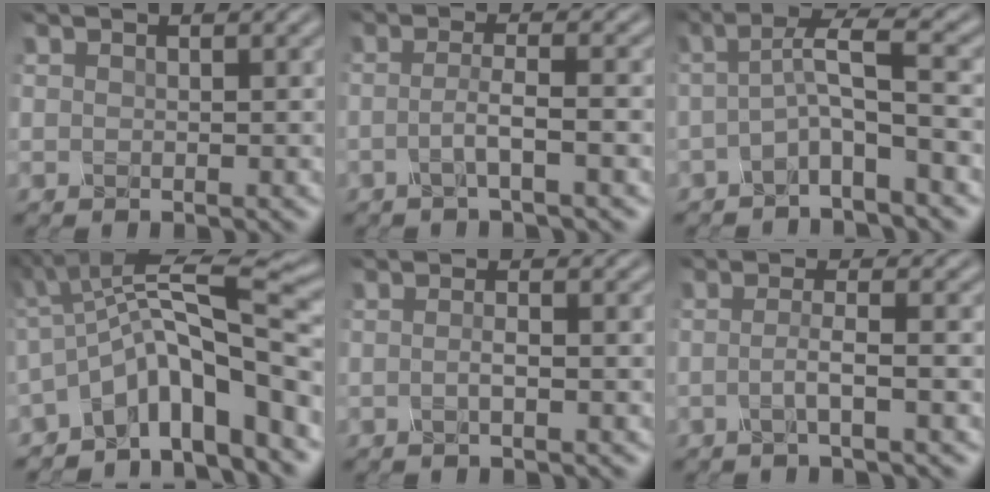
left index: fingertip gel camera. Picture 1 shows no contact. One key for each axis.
{"total": 2.7, "fx": -1.4, "fy": 0.4, "fz": 2.3, "tx": -0.039, "ty": 0.002, "tz": -0.035}
{"total": 3.4, "fx": -1.4, "fy": 0.4, "fz": 3.1, "tx": -0.057, "ty": 0.011, "tz": -0.035}
{"total": 9.0, "fx": -3.7, "fy": 2.1, "fz": 7.9, "tx": -0.109, "ty": 0.016, "tz": -0.083}
{"total": 1.5, "fx": -0.9, "fy": 0.2, "fz": 1.1, "tx": -0.018, "ty": 0.000, "tz": -0.021}
{"total": 2.4, "fx": -1.2, "fy": 0.4, "fz": 2.0, "tx": -0.034, "ty": 0.001, "tz": -0.031}